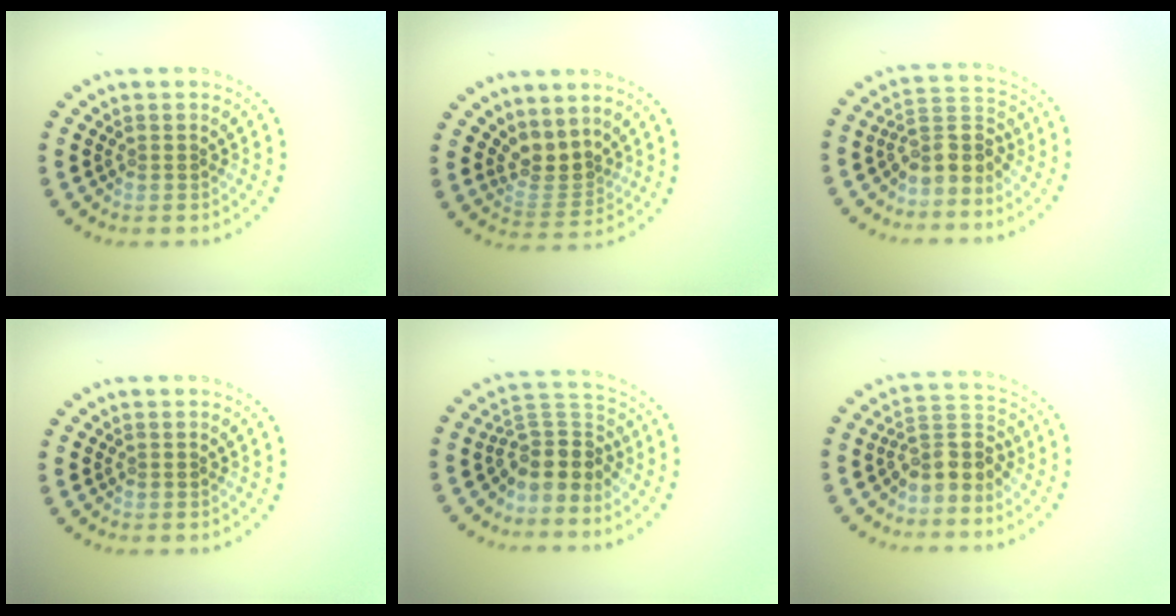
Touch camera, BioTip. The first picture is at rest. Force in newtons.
{"total": 2.8, "press": 2.2, "slide": 1.7}
{"total": 3.1, "press": 2.6, "slide": 1.8}
{"total": 0.0}
{"total": 4.0, "press": 3.2, "slide": 2.5}
{"total": 3.2, "press": 2.6, "slide": 1.9}